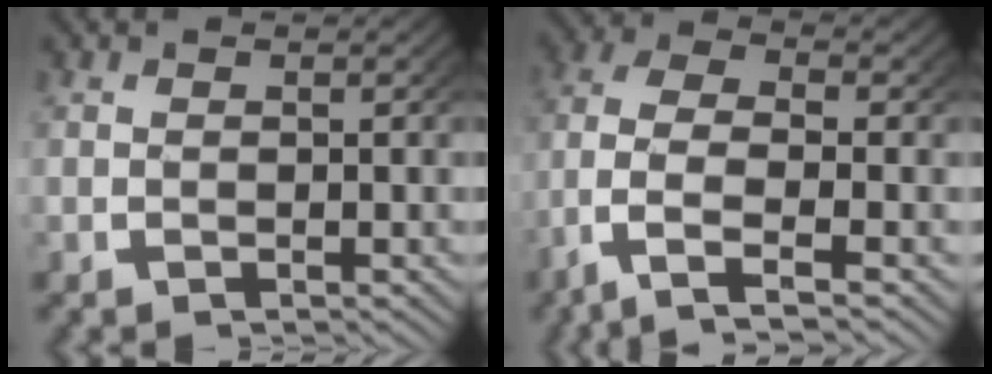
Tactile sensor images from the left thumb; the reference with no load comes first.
{"total": 9.6, "force": [-3.1, 5.6, 7.2], "torque": [-0.180, -0.037, -0.039]}